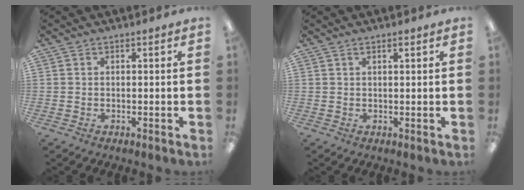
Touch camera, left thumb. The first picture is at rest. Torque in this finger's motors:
{"motor_torque": [-0.35, -0.23, -0.28, -0.31, 0.00]}